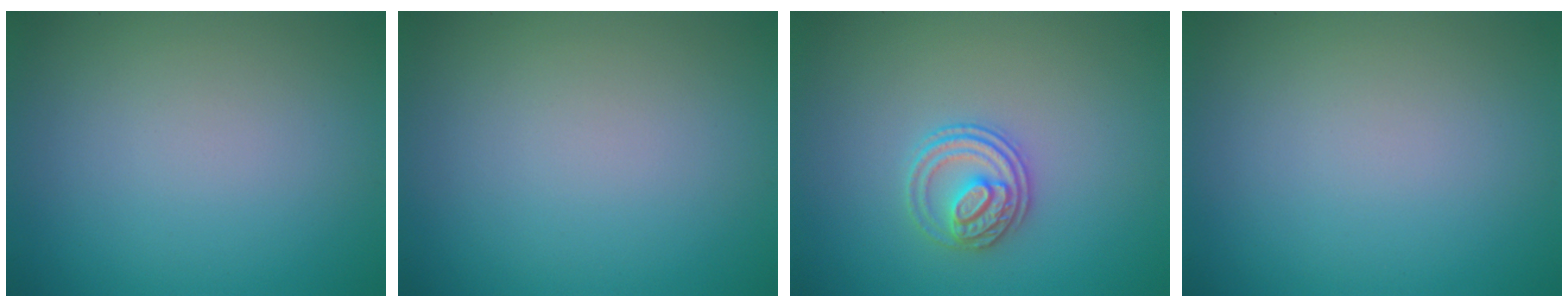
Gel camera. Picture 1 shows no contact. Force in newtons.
{"total": 0.0}
{"total": 2.8, "press": 2.7, "slide": 1.0}
{"total": 0.0}